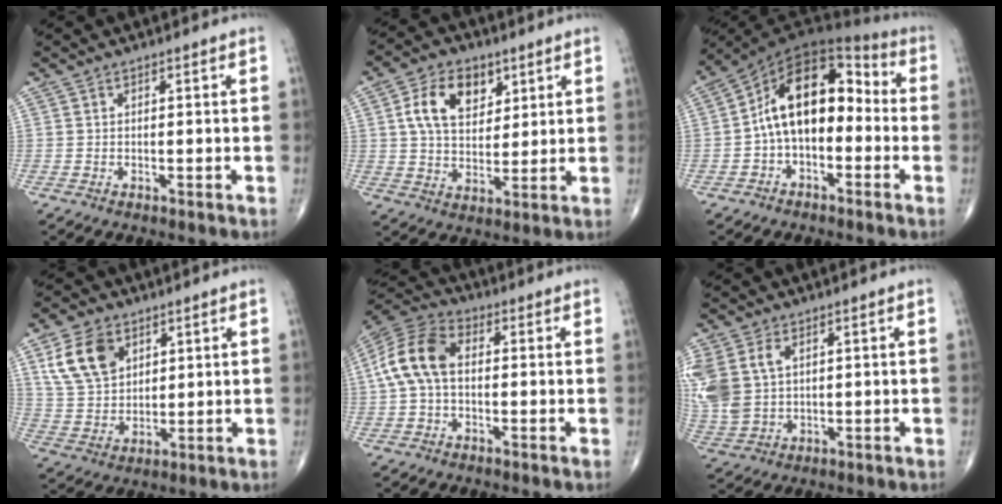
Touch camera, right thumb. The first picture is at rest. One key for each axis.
{"total": 11.3, "fx": 4.3, "fy": 7.5, "fz": 7.3, "tx": -0.102, "ty": -0.011, "tz": 0.079}
{"total": 15.2, "fx": -1.3, "fy": 9.3, "fz": 11.9, "tx": -0.168, "ty": 0.055, "tz": -0.037}
{"total": 11.3, "fx": 5.1, "fy": 7.7, "fz": 6.5, "tx": -0.104, "ty": -0.017, "tz": 0.106}
{"total": 11.3, "fx": 0.5, "fy": 7.1, "fz": 8.7, "tx": -0.182, "ty": 0.032, "tz": -0.001}
{"total": 13.1, "fx": 3.4, "fy": 9.1, "fz": 8.8, "tx": -0.231, "ty": 0.001, "tz": 0.081}